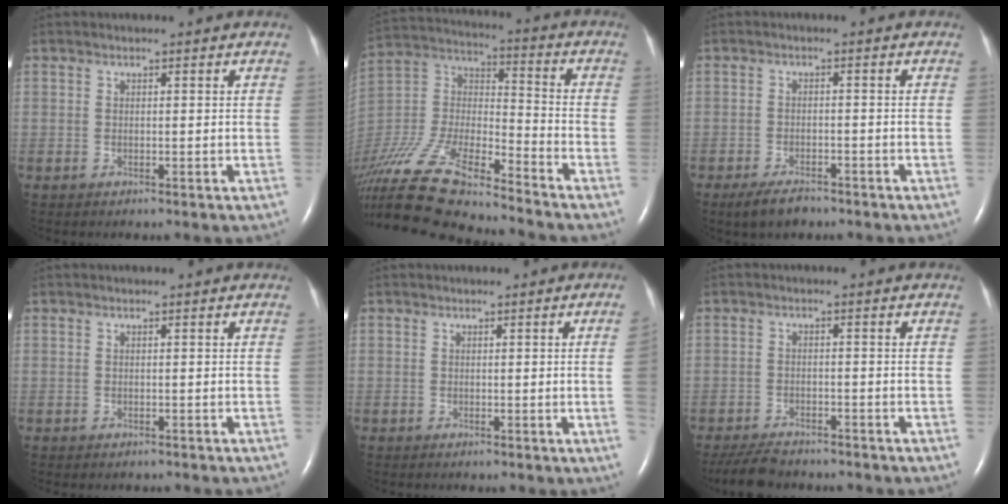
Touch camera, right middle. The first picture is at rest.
{"total": 21.4, "force": [-18.9, 1.7, 9.8], "torque": [-0.255, -0.012, -0.358]}
{"total": 3.5, "force": [-2.6, 1.2, 2.0], "torque": [-0.045, -0.005, -0.042]}
{"total": 0.0}
{"total": 2.4, "force": [-0.1, -1.2, 2.0], "torque": [-0.023, -0.003, 0.001]}
{"total": 6.5, "force": [-5.8, 1.8, 2.3], "torque": [-0.043, -0.016, -0.096]}